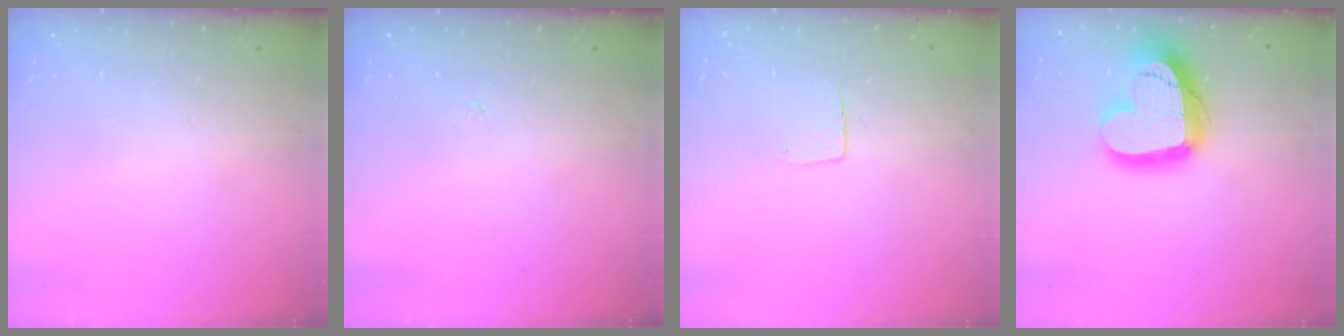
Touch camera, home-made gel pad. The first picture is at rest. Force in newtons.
{"total": 0.0}
{"total": 4.5, "press": 4.5, "slide": 0.4}
{"total": 19.3, "press": 19.2, "slide": 1.7}